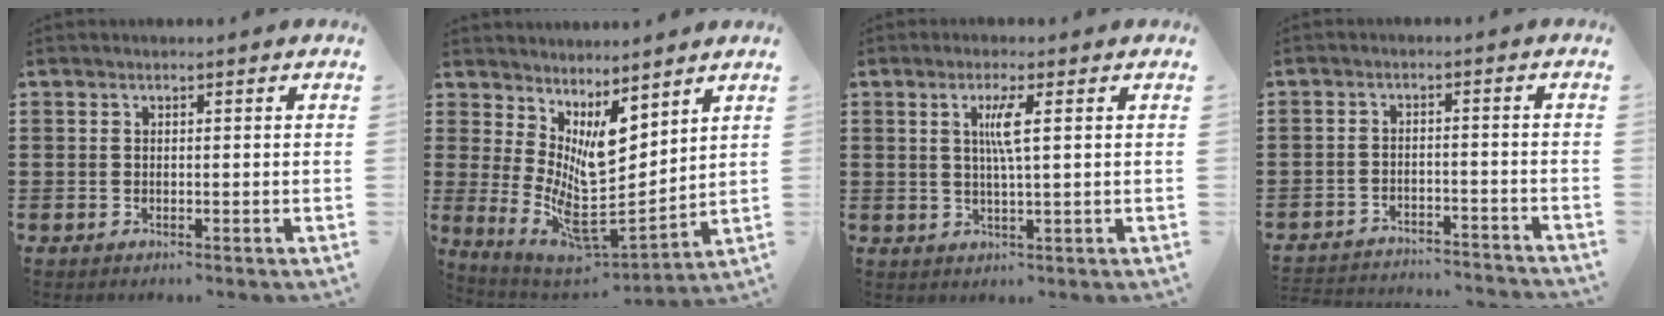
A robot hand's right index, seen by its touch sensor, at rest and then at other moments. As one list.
[{"total": 8.6, "force": [3.2, 3.8, 7.1], "torque": [-0.130, -0.060, 0.064]}, {"total": 3.8, "force": [0.9, -0.1, 3.7], "torque": [-0.074, -0.002, 0.012]}, {"total": 3.3, "force": [-3.3, 0.0, 0.2], "torque": [-0.009, 0.000, -0.070]}]